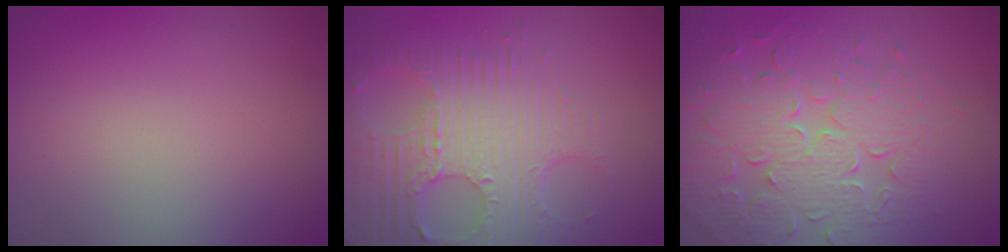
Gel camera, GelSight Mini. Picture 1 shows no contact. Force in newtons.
{"total": 8.0, "press": 5.7, "slide": 5.6}
{"total": 8.1, "press": 5.8, "slide": 5.7}